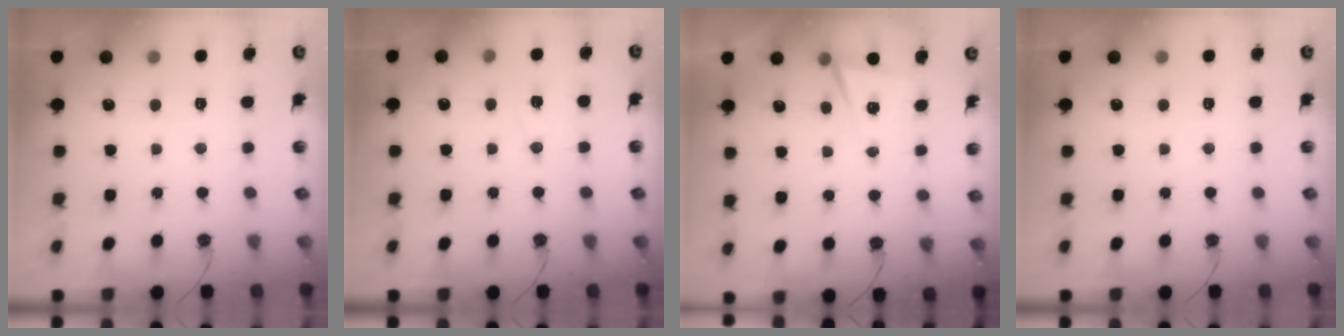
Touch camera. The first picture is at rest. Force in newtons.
{"total": 7.0, "press": 5.3, "slide": 4.6}
{"total": 4.8, "press": 2.9, "slide": 3.9}
{"total": 0.0}